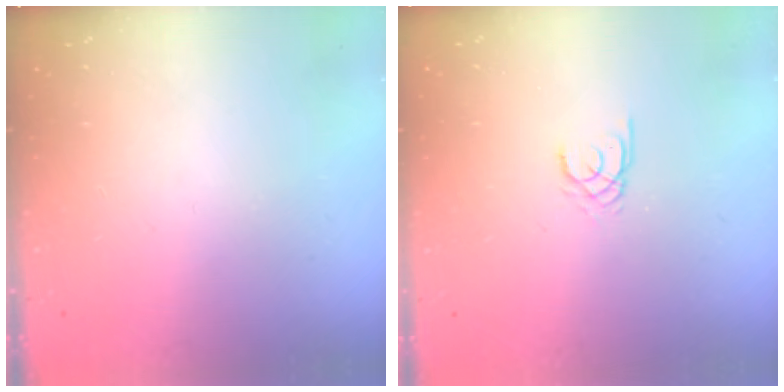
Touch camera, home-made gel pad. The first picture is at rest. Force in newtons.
{"total": 1.9, "press": 1.9, "slide": 0.3}